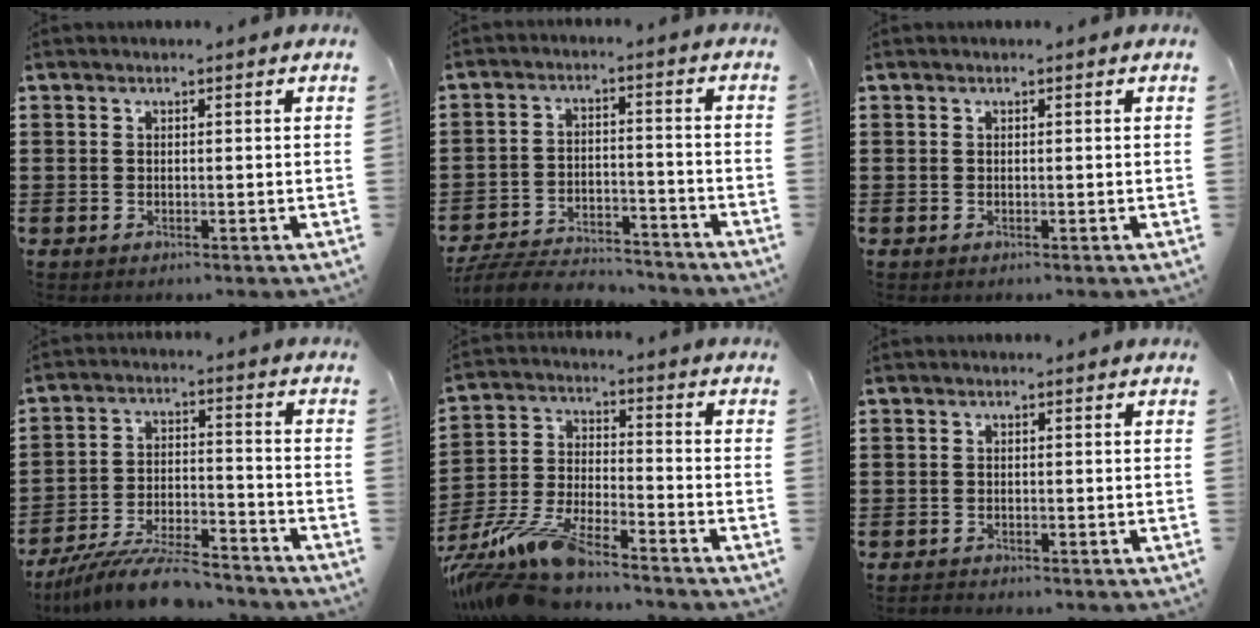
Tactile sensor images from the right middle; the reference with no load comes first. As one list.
[{"total": 6.3, "force": [-6.1, 1.0, 1.2], "torque": [-0.026, 0.011, -0.120]}, {"total": 0.0}, {"total": 10.5, "force": [-9.4, 1.2, 4.5], "torque": [-0.077, 0.021, -0.179]}, {"total": 10.4, "force": [-9.3, 1.3, 4.5], "torque": [-0.104, 0.005, -0.187]}, {"total": 0.9, "force": [-0.8, 0.2, -0.2], "torque": [0.001, 0.002, -0.019]}]